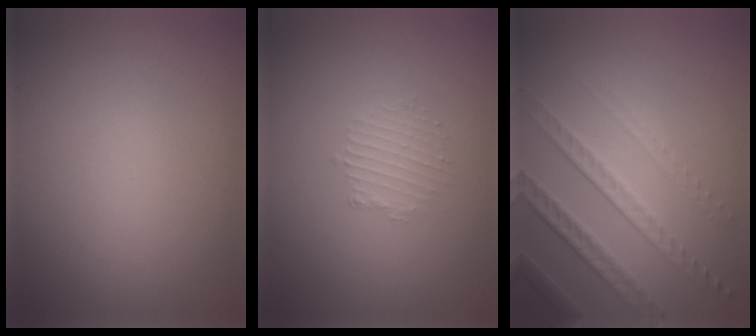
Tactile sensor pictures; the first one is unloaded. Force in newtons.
{"total": 1.3, "press": 0.7, "slide": 1.1}
{"total": 4.6, "press": 3.1, "slide": 3.3}